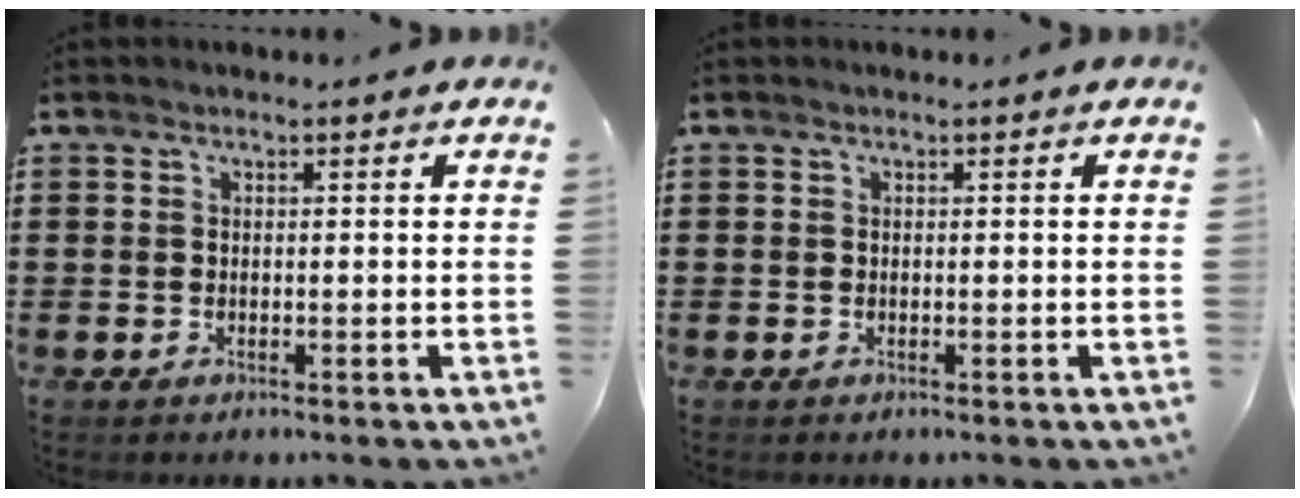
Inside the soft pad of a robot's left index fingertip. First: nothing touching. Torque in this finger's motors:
{"motor_torque": [0.00, 0.00, 0.00, 0.00]}